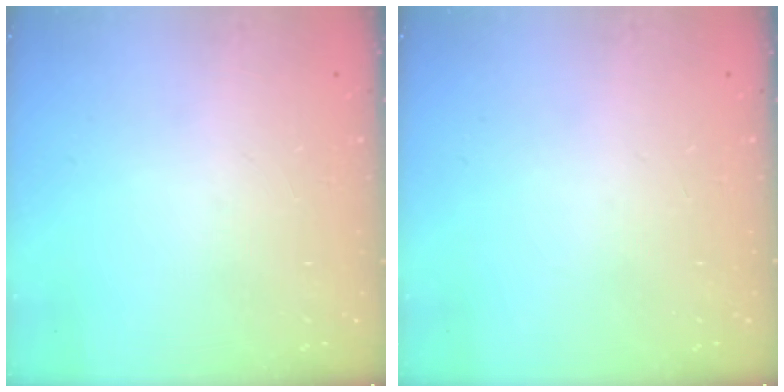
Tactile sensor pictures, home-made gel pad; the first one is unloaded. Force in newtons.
{"total": 0.0}